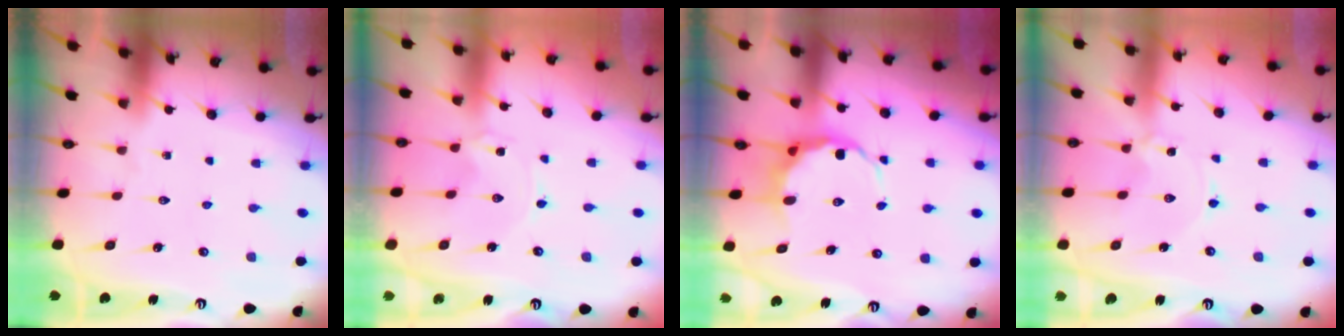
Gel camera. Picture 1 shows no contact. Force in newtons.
{"total": 0.0}
{"total": 6.8, "press": 6.6, "slide": 1.6}
{"total": 0.0}